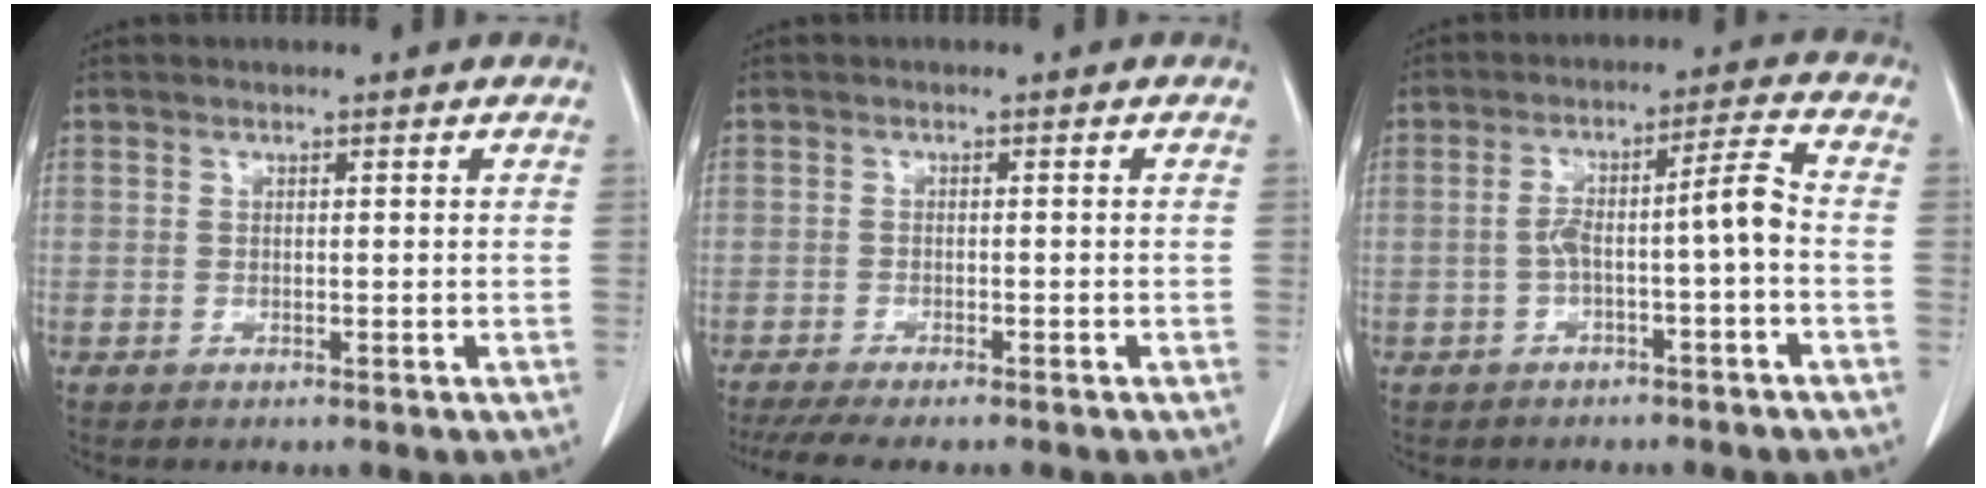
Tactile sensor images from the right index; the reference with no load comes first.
{"total": 4.3, "force": [-3.4, 0.0, 2.7], "torque": [-0.039, -0.010, -0.059]}
{"total": 6.3, "force": [-1.5, -0.2, 6.2], "torque": [-0.103, 0.028, -0.022]}